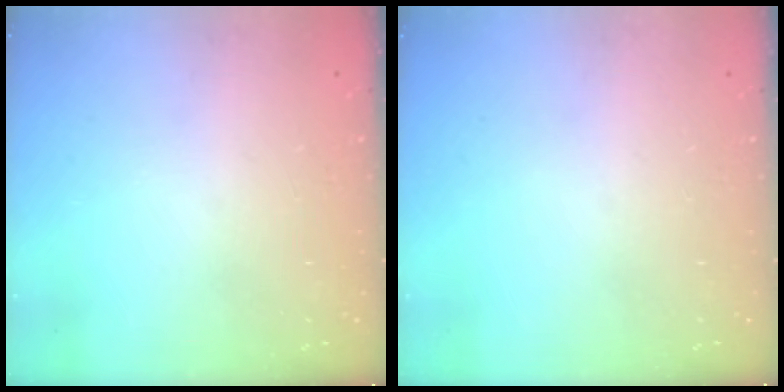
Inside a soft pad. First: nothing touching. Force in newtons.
{"total": 0.0}